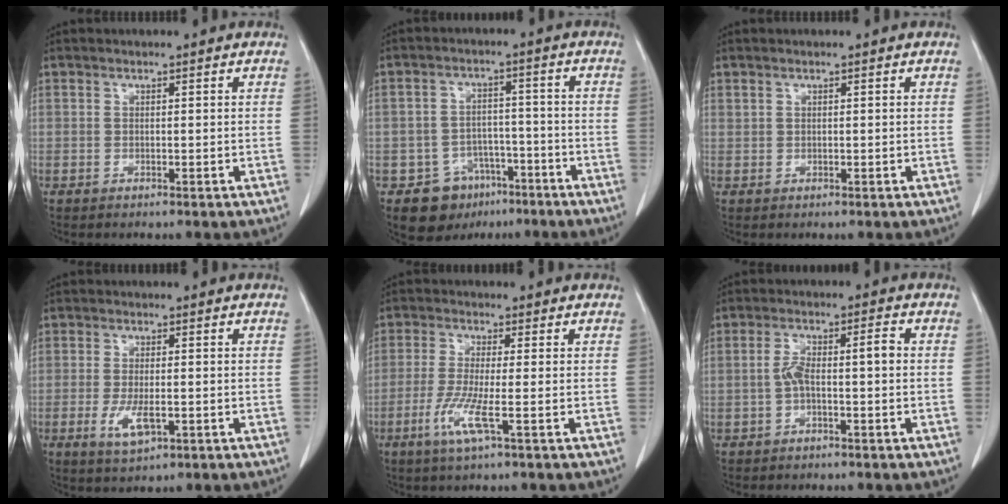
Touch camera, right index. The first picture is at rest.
{"total": 7.8, "force": [-4.7, 6.1, 1.4], "torque": [-0.015, 0.017, -0.061]}
{"total": 0.0}
{"total": 4.8, "force": [-1.5, 1.7, 4.3], "torque": [-0.086, -0.006, -0.018]}
{"total": 5.6, "force": [-2.2, 0.0, 5.2], "torque": [-0.113, -0.013, -0.046]}
{"total": 4.8, "force": [-0.6, 1.2, 4.7], "torque": [-0.093, 0.028, -0.007]}